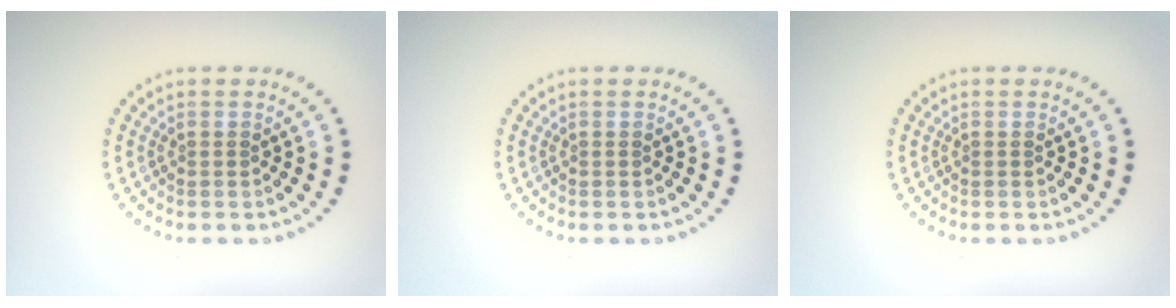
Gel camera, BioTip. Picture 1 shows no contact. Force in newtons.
{"total": 0.0}
{"total": 0.0}